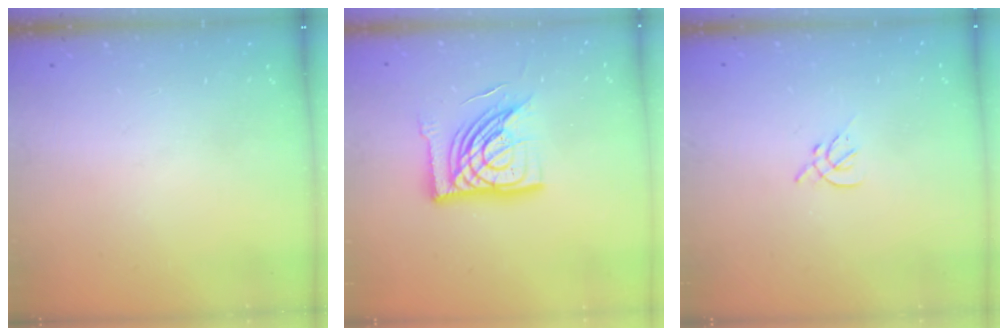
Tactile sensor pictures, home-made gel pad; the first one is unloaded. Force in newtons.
{"total": 15.6, "press": 15.5, "slide": 1.2}
{"total": 2.0, "press": 1.9, "slide": 0.5}